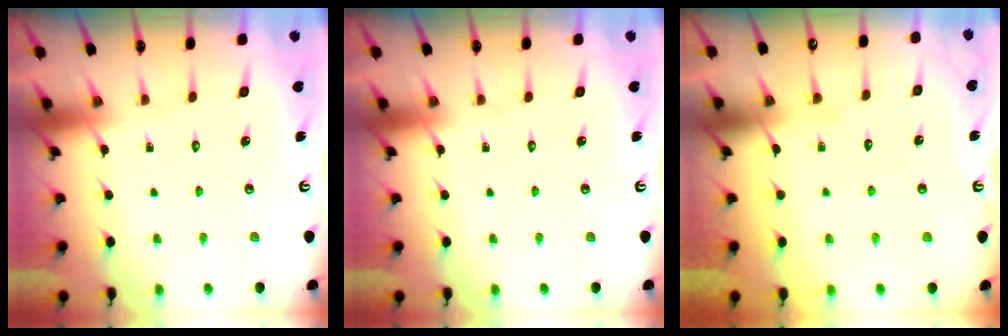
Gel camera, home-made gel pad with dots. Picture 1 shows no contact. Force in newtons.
{"total": 0.0}
{"total": 5.0, "press": 5.0, "slide": 0.5}